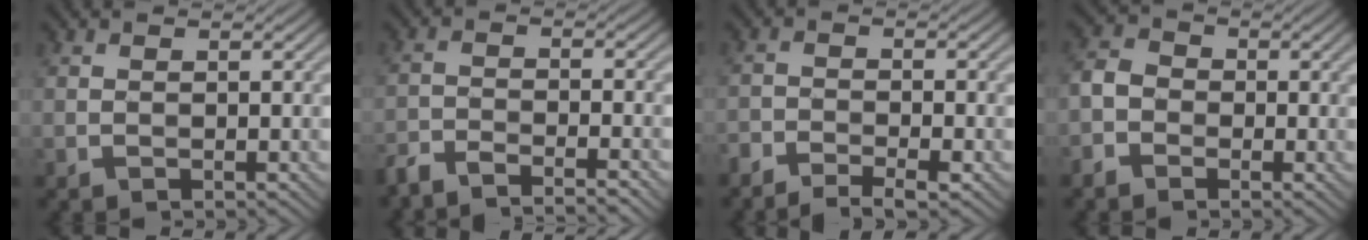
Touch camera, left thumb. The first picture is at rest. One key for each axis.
{"total": 4.9, "fx": -4.4, "fy": 0.7, "fz": 2.0, "tx": -0.041, "ty": -0.008, "tz": -0.087}
{"total": 4.6, "fx": -3.8, "fy": 1.0, "fz": 2.4, "tx": -0.046, "ty": -0.006, "tz": -0.072}
{"total": 3.3, "fx": -1.7, "fy": 2.5, "fz": 1.3, "tx": -0.036, "ty": 0.002, "tz": -0.047}